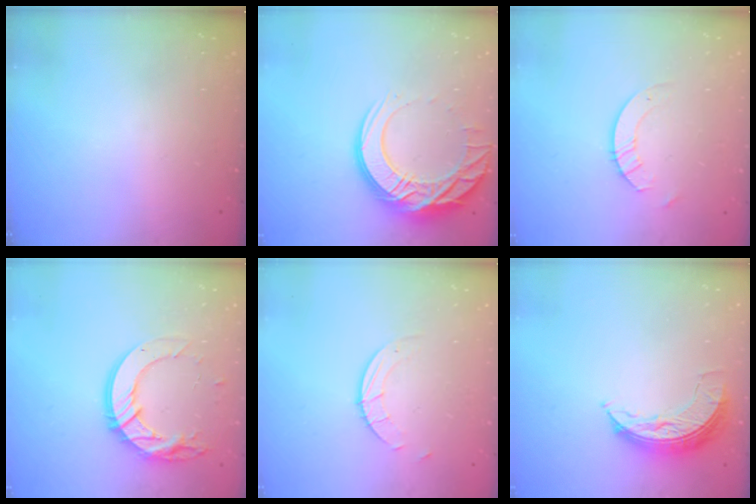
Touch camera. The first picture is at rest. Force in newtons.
{"total": 18.7, "press": 18.6, "slide": 1.8}
{"total": 4.4, "press": 4.3, "slide": 0.4}
{"total": 15.8, "press": 15.7, "slide": 1.2}
{"total": 2.7, "press": 2.7, "slide": 0.3}
{"total": 8.3, "press": 8.3, "slide": 0.5}